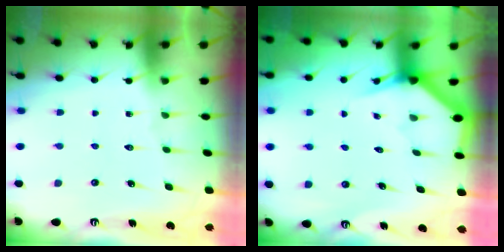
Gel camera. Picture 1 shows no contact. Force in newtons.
{"total": 3.0, "press": 3.0, "slide": 0.1}